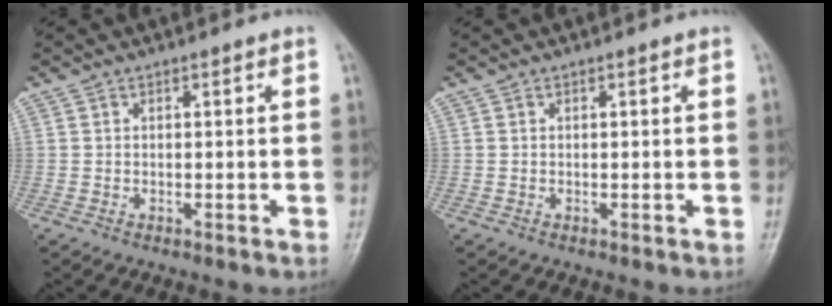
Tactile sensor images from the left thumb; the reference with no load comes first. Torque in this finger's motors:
{"motor_torque": [0.01, 0.01, 0.00, 0.00, 0.00]}